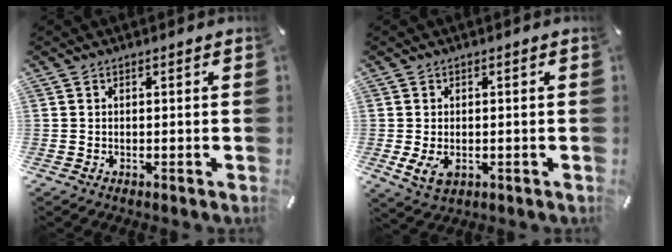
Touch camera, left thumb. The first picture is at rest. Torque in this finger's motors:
{"motor_torque": [0.69, 1.60, 0.29, -0.25, 0.17]}